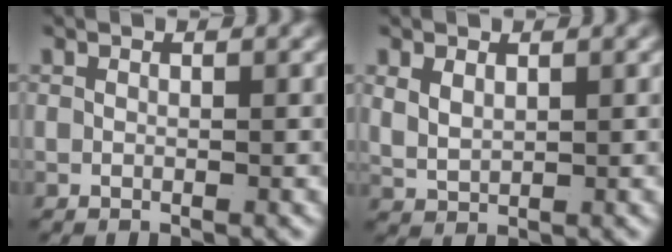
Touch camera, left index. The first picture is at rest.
{"total": 2.6, "force": [0.9, 2.0, 1.3], "torque": [-0.041, -0.011, 0.029]}